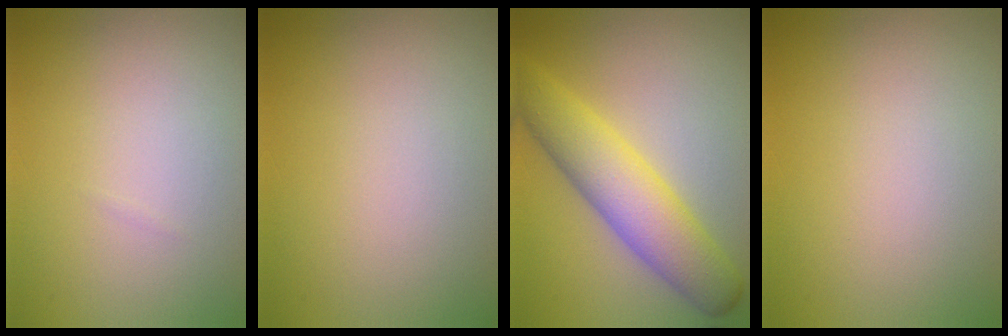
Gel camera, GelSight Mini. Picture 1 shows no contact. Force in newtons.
{"total": 0.0}
{"total": 6.4, "press": 6.4, "slide": 0.2}
{"total": 0.0}